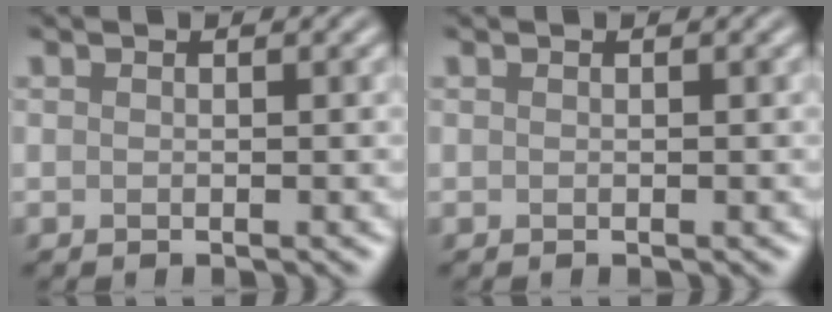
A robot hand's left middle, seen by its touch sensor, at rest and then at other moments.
{"total": 0.0}